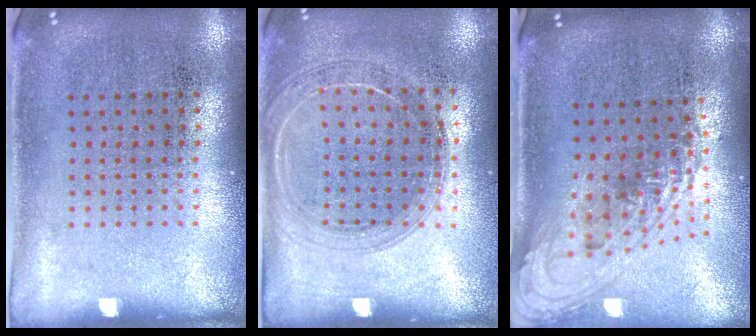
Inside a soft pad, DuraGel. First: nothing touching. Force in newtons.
{"total": 1.5, "press": 1.5, "slide": 0.2}
{"total": 1.9, "press": 1.4, "slide": 1.3}